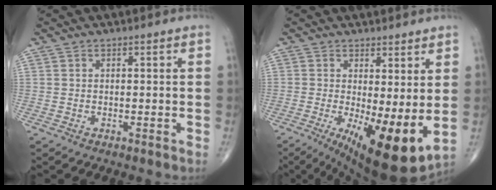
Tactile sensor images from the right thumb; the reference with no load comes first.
{"total": 13.3, "force": [-1.0, 4.4, 12.5], "torque": [-0.194, -0.029, 0.000]}